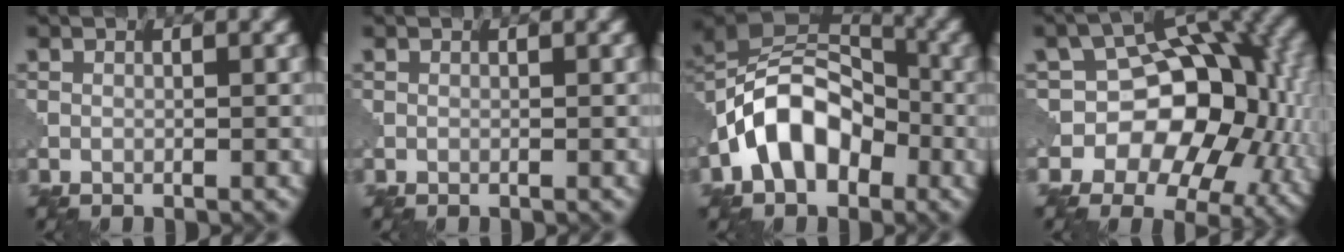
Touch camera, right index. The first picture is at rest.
{"total": 0.0}
{"total": 9.0, "force": [-3.1, 5.8, 6.0], "torque": [-0.103, 0.019, -0.074]}
{"total": 16.1, "force": [-1.4, 11.4, 11.3], "torque": [-0.144, 0.003, -0.017]}